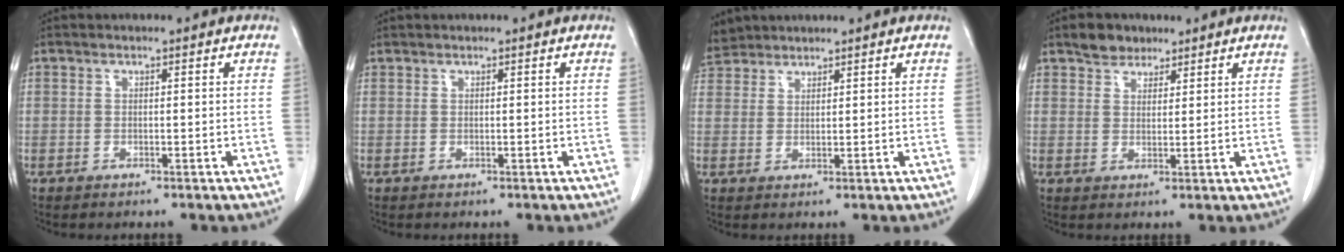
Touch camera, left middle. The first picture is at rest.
{"total": 0.0}
{"total": 4.1, "force": [3.9, 1.2, -0.1], "torque": [-0.008, 0.014, 0.079]}
{"total": 3.8, "force": [2.9, 2.2, 0.8], "torque": [-0.015, 0.007, 0.051]}